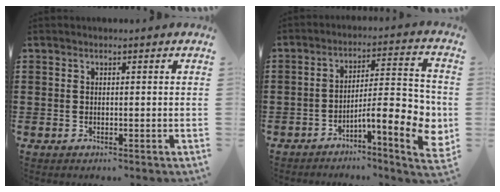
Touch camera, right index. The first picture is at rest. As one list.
[{"total": 10.4, "force": [-3.5, 2.8, 9.3], "torque": [-0.130, -0.012, -0.062]}]